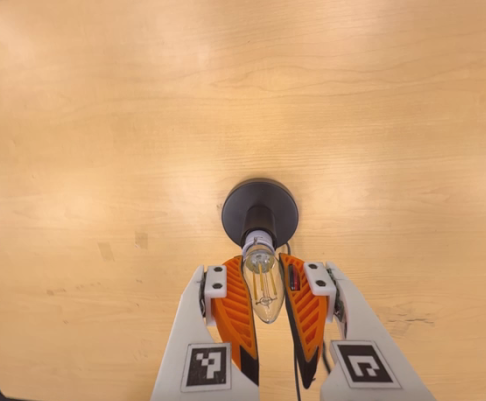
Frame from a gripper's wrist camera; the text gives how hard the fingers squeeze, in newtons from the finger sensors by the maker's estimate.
{"total": 22.9, "left": 24.3, "right": 21.5}